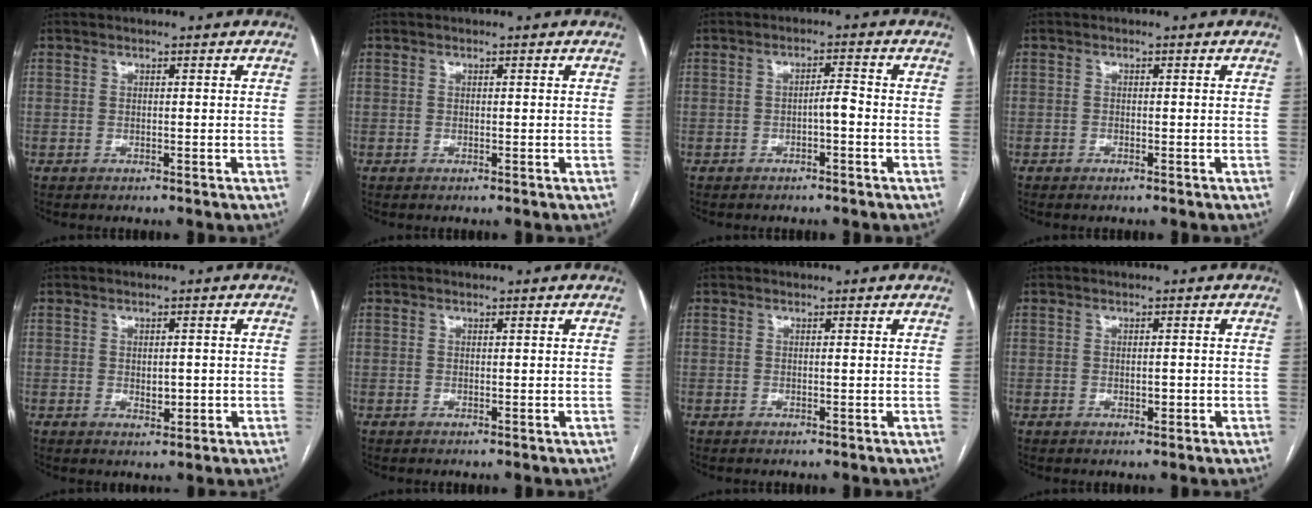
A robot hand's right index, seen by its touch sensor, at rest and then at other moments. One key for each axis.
{"total": 0.0}
{"total": 2.4, "fx": -0.9, "fy": 0.4, "fz": 2.2, "tx": -0.032, "ty": 0.005, "tz": -0.016}
{"total": 0.5, "fx": -0.4, "fy": 0.2, "fz": 0.3, "tx": -0.006, "ty": 0.000, "tz": -0.003}
{"total": 2.6, "fx": -0.3, "fy": 1.3, "fz": 2.2, "tx": -0.034, "ty": -0.002, "tz": 0.001}
{"total": 0.0}
{"total": 0.0}
{"total": 1.5, "fx": -0.3, "fy": 0.6, "fz": 1.3, "tx": -0.022, "ty": 0.000, "tz": -0.002}